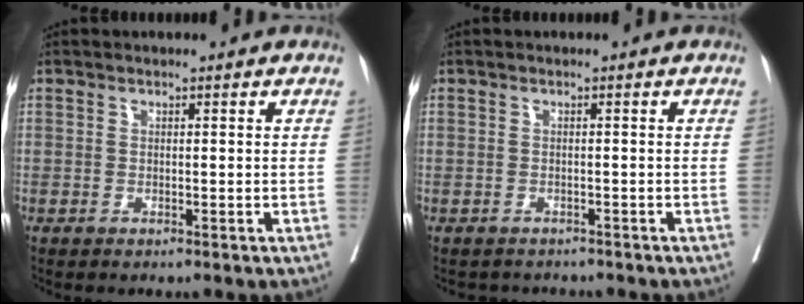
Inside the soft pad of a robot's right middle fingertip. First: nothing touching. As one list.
[{"total": 2.5, "force": [-2.3, 1.1, -0.2], "torque": [0.004, -0.001, -0.036]}]